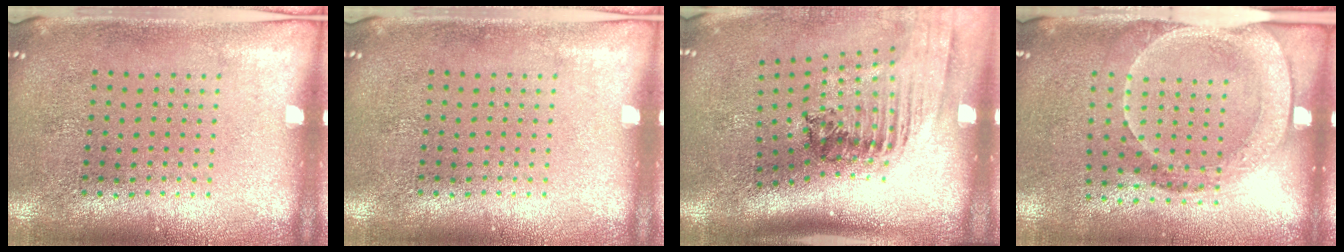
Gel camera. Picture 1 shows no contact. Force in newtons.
{"total": 0.0}
{"total": 2.4, "press": 1.7, "slide": 1.7}
{"total": 1.8, "press": 1.5, "slide": 1.0}